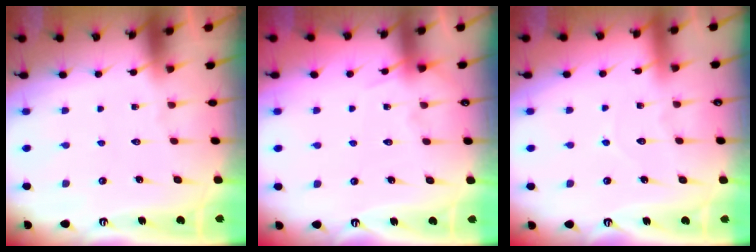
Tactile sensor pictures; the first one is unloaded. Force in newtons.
{"total": 6.0, "press": 5.9, "slide": 0.8}
{"total": 3.0, "press": 3.0, "slide": 0.3}